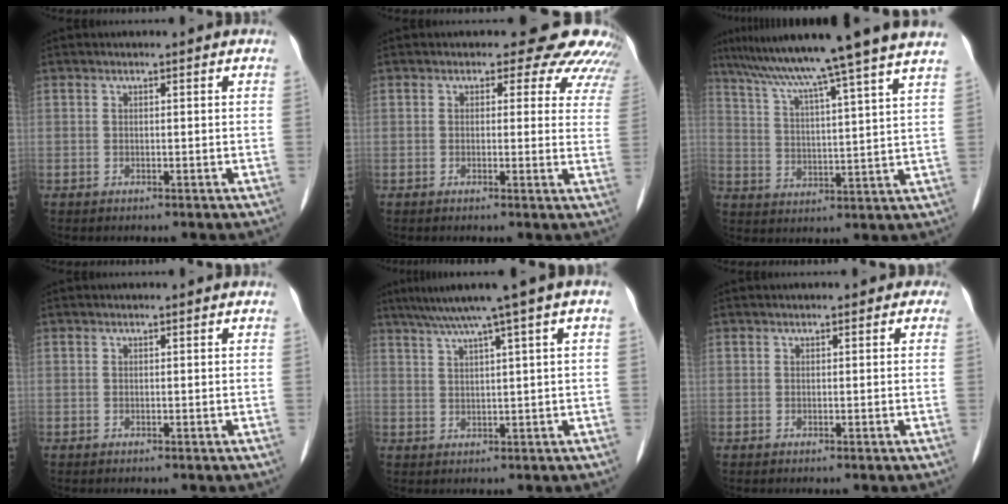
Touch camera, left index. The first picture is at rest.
{"total": 10.6, "force": [9.5, 4.1, 2.5], "torque": [0.009, -0.011, 0.066]}
{"total": 20.0, "force": [16.5, -2.1, 11.0], "torque": [-0.182, -0.002, 0.231]}
{"total": 0.0}
{"total": 7.7, "force": [4.5, -1.1, 6.1], "torque": [-0.095, 0.029, 0.074]}
{"total": 1.8, "force": [0.8, 1.4, 0.7], "torque": [0.008, 0.011, -0.002]}